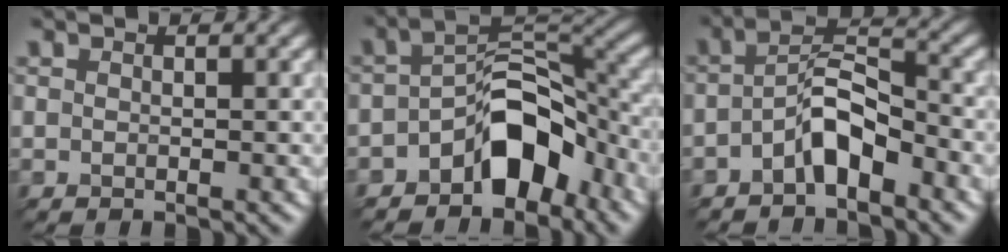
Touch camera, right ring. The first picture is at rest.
{"total": 6.5, "force": [-4.1, 3.0, 4.0], "torque": [-0.054, 0.020, -0.066]}
{"total": 3.7, "force": [-2.8, 0.7, 2.3], "torque": [-0.053, 0.019, -0.043]}